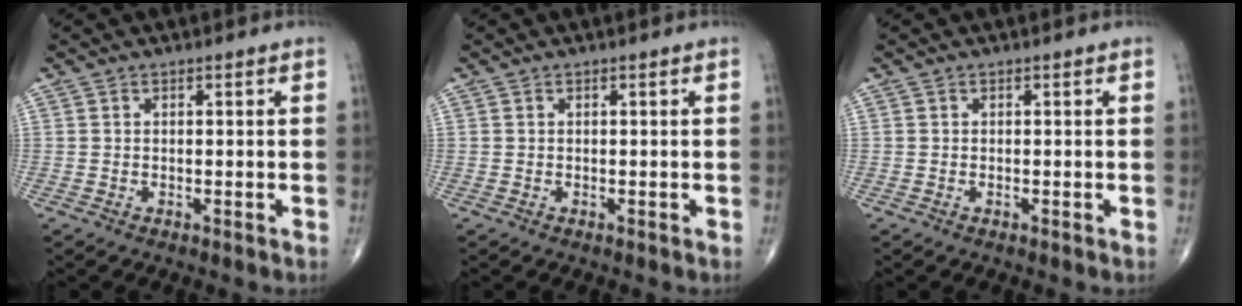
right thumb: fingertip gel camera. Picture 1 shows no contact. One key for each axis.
{"total": 0.0}
{"total": 0.0}